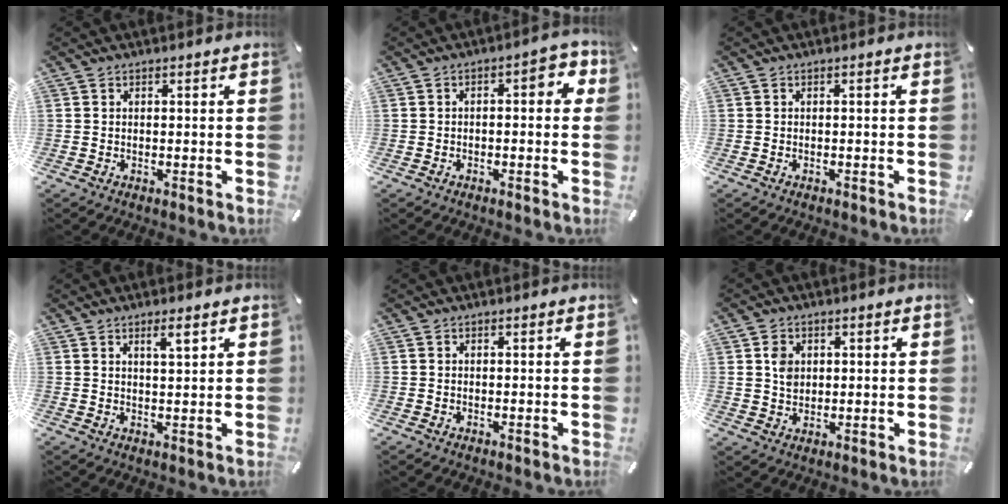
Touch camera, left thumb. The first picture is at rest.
{"total": 4.9, "force": [-0.4, 2.4, 4.2], "torque": [-0.055, 0.006, -0.015]}
{"total": 0.7, "force": [-0.6, 0.3, 0.2], "torque": [-0.005, 0.001, -0.013]}
{"total": 3.6, "force": [2.1, 0.6, 2.8], "torque": [-0.052, -0.003, 0.034]}
{"total": 0.0}
{"total": 4.6, "force": [1.2, 3.9, 2.2], "torque": [-0.034, 0.001, 0.020]}